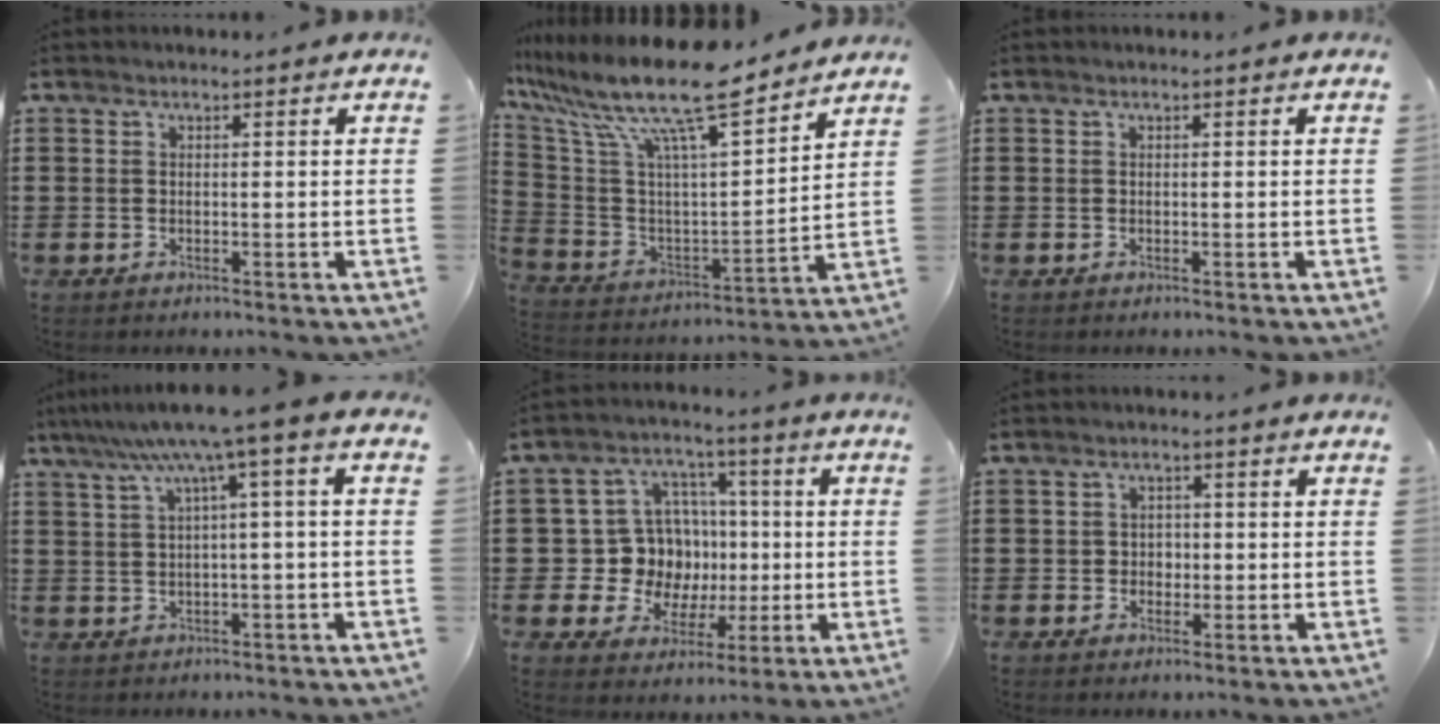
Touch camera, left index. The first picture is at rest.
{"total": 14.7, "force": [11.2, 2.3, 9.2], "torque": [-0.208, -0.078, 0.183]}
{"total": 0.0}
{"total": 6.8, "force": [2.1, -0.2, 6.4], "torque": [-0.126, -0.010, 0.031]}
{"total": 11.2, "force": [0.4, 10.7, 3.2], "torque": [-0.104, 0.001, 0.021]}
{"total": 2.0, "force": [-0.4, 1.9, 0.6], "torque": [-0.019, 0.005, -0.012]}